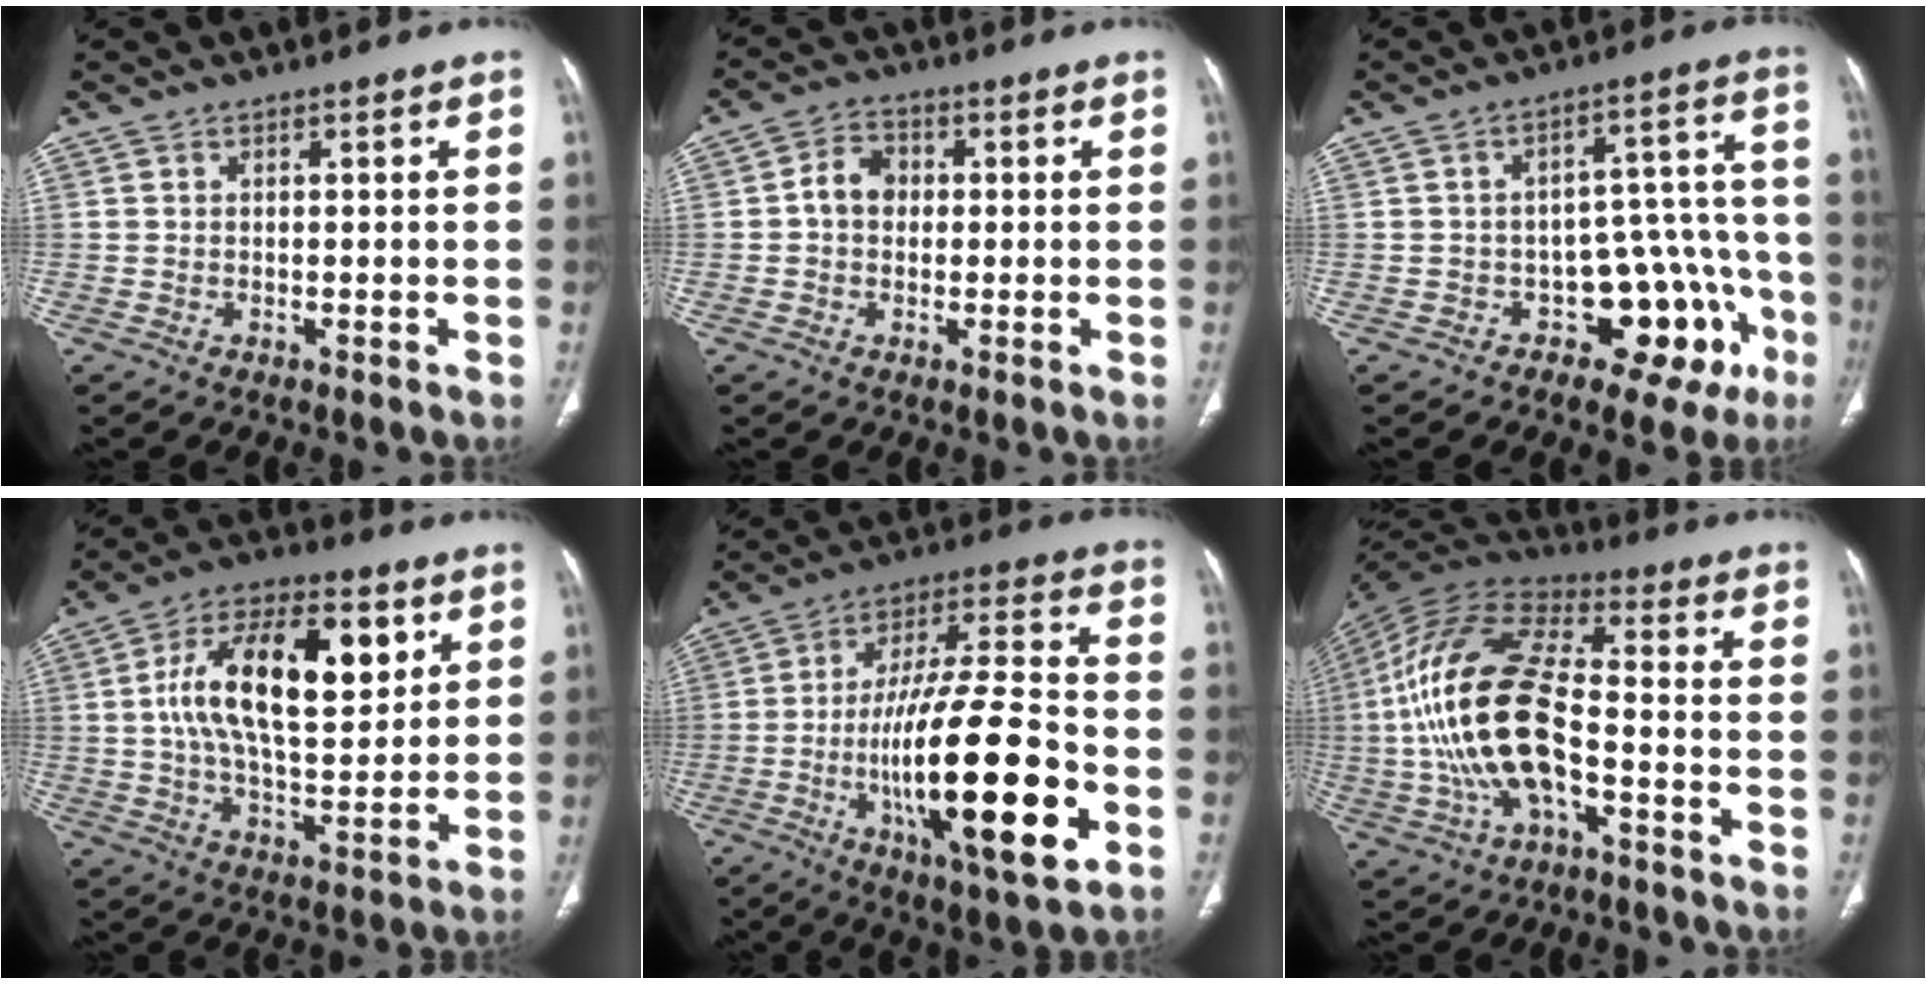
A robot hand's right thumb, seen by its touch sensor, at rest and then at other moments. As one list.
[{"total": 5.1, "force": [0.1, 4.2, 3.0], "torque": [-0.038, 0.015, -0.007]}, {"total": 15.7, "force": [-6.7, 9.1, 10.8], "torque": [-0.072, 0.065, -0.078]}, {"total": 20.0, "force": [5.3, 9.5, 16.7], "torque": [-0.259, -0.003, 0.084]}, {"total": 26.2, "force": [-7.1, 7.2, 24.2], "torque": [-0.411, 0.017, -0.102]}, {"total": 21.4, "force": [-3.5, 9.8, 18.6], "torque": [-0.385, 0.030, -0.065]}]